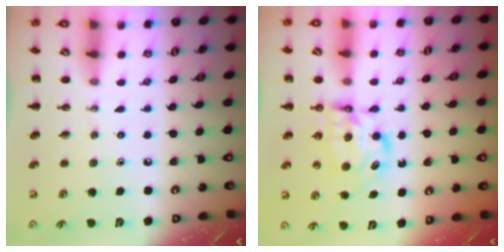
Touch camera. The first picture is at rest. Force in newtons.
{"total": 6.5, "press": 6.5, "slide": 0.4}